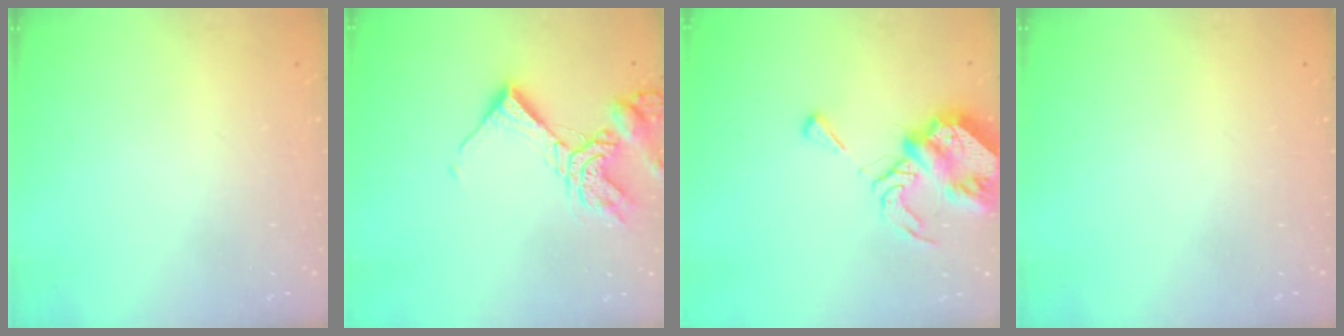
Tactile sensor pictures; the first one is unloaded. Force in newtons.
{"total": 11.8, "press": 11.7, "slide": 1.4}
{"total": 9.7, "press": 9.6, "slide": 1.1}
{"total": 0.0}